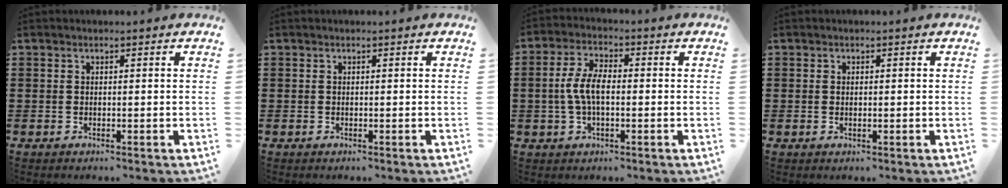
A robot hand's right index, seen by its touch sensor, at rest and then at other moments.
{"total": 0.0}
{"total": 5.6, "force": [-0.4, 2.1, 5.2], "torque": [-0.117, -0.003, -0.013]}
{"total": 0.5, "force": [0.0, 0.1, 0.5], "torque": [-0.012, -0.002, 0.000]}